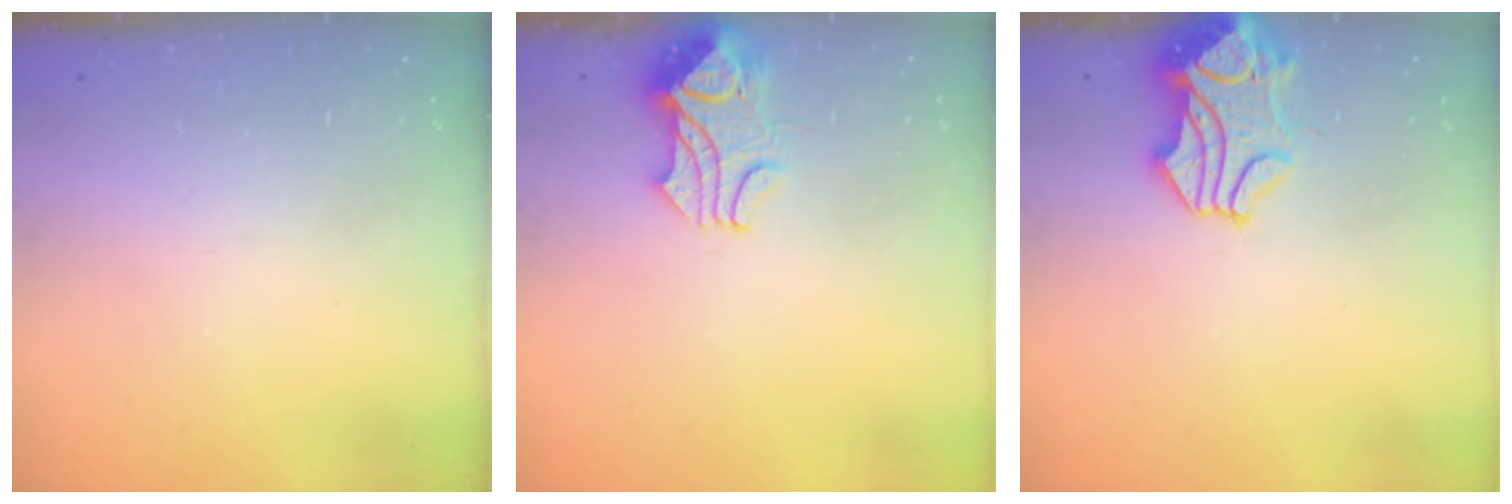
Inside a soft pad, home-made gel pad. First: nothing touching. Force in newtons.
{"total": 2.1, "press": 1.9, "slide": 0.8}
{"total": 2.0, "press": 1.5, "slide": 1.4}